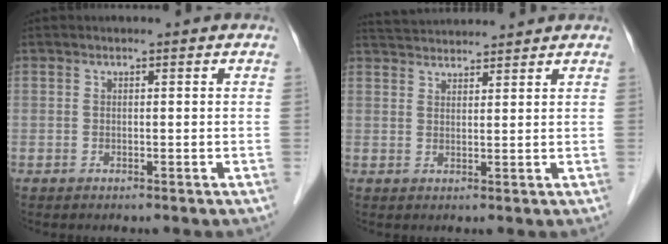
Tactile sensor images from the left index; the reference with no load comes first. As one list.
[{"total": 7.0, "force": [6.9, 0.4, 1.6], "torque": [-0.034, 0.038, 0.111]}]